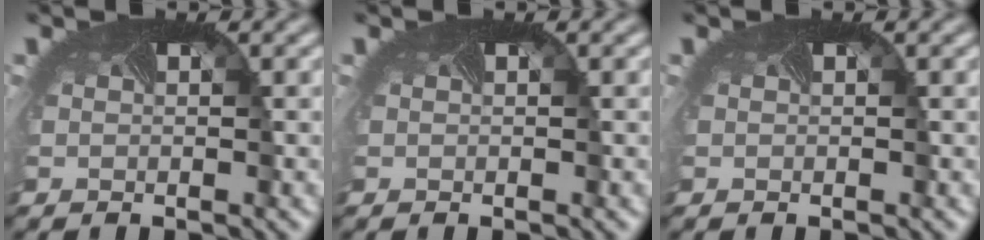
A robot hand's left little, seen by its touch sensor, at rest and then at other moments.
{"total": 0.0}
{"total": 0.0}